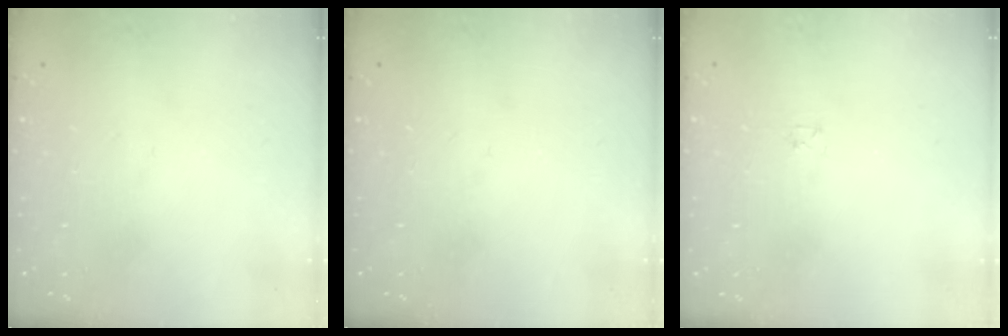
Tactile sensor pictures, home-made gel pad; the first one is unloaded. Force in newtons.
{"total": 0.0}
{"total": 1.2, "press": 1.2, "slide": 0.2}